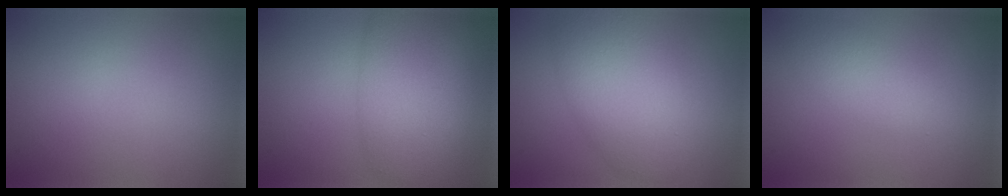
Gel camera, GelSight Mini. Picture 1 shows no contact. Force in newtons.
{"total": 7.9, "press": 7.9, "slide": 0.2}
{"total": 5.3, "press": 5.3, "slide": 0.3}
{"total": 2.8, "press": 2.8, "slide": 0.1}